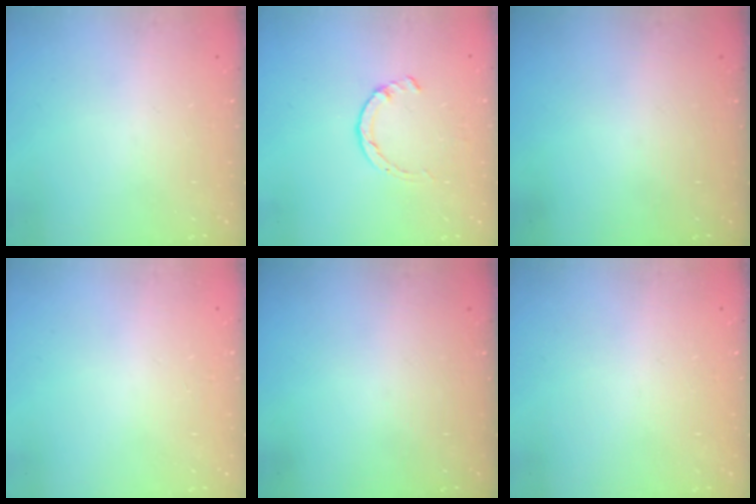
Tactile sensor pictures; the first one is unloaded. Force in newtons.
{"total": 1.4, "press": 1.4, "slide": 0.3}
{"total": 0.0}
{"total": 2.4, "press": 2.4, "slide": 0.2}
{"total": 0.0}
{"total": 2.4, "press": 2.4, "slide": 0.2}